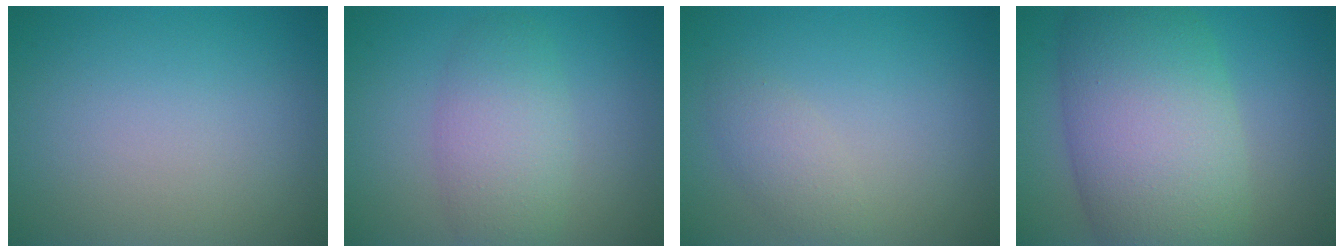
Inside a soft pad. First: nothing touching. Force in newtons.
{"total": 4.3, "press": 4.3, "slide": 0.1}
{"total": 1.8, "press": 1.8, "slide": 0.1}
{"total": 12.0, "press": 12.0, "slide": 0.5}